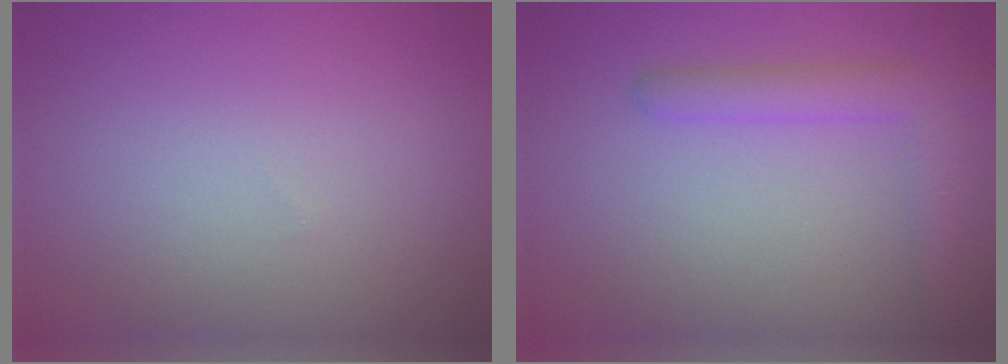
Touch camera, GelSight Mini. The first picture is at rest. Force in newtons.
{"total": 3.5, "press": 3.5, "slide": 0.2}